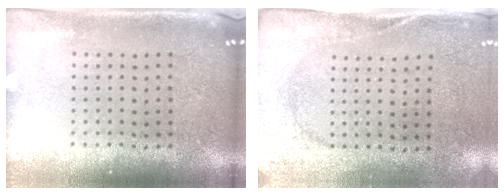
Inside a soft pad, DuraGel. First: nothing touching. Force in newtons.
{"total": 2.7, "press": 2.1, "slide": 1.7}